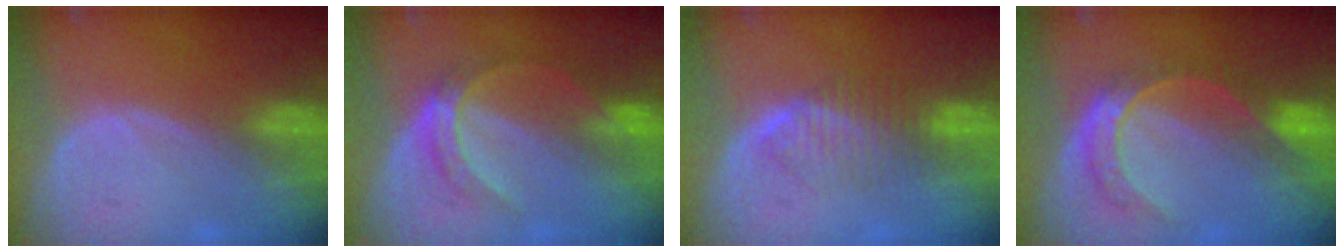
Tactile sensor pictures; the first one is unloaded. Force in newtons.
{"total": 5.0, "press": 4.9, "slide": 1.1}
{"total": 4.8, "press": 4.7, "slide": 1.0}
{"total": 7.7, "press": 6.4, "slide": 4.3}